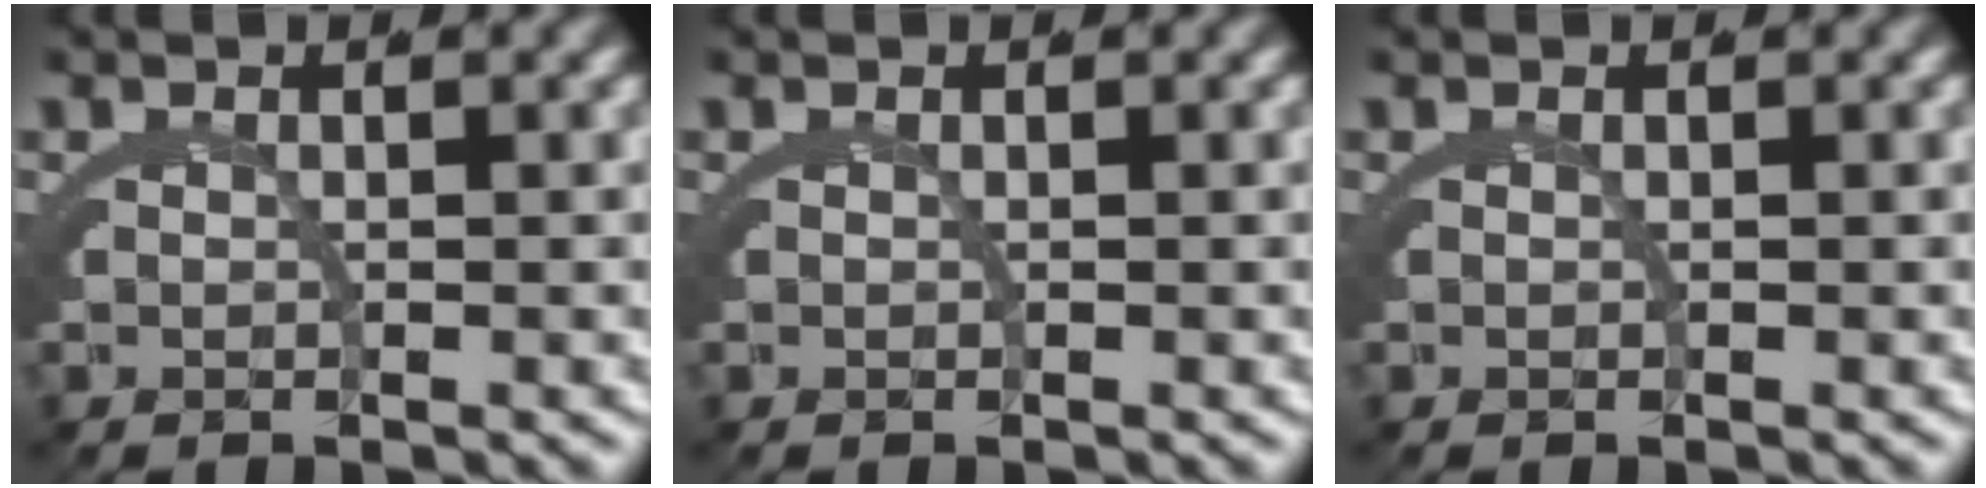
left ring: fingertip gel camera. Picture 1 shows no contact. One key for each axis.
{"total": 0.0}
{"total": 0.0}